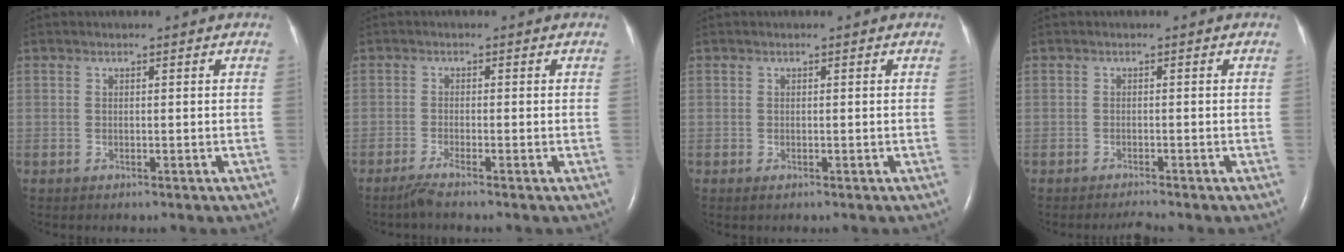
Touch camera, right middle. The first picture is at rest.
{"total": 2.0, "force": [-1.6, -0.4, 1.1], "torque": [-0.034, -0.005, -0.038]}
{"total": 0.0}
{"total": 1.3, "force": [-1.2, -0.4, 0.3], "torque": [-0.011, -0.005, -0.020]}